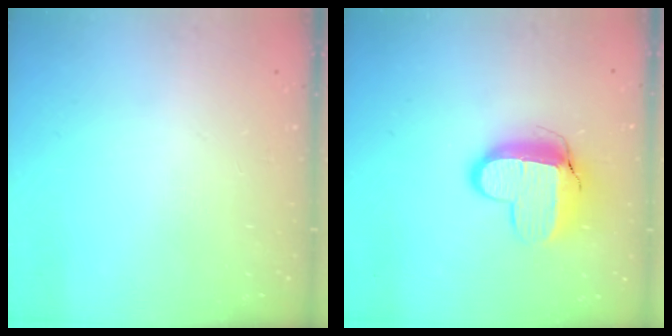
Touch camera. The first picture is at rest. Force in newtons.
{"total": 12.6, "press": 12.6, "slide": 1.0}